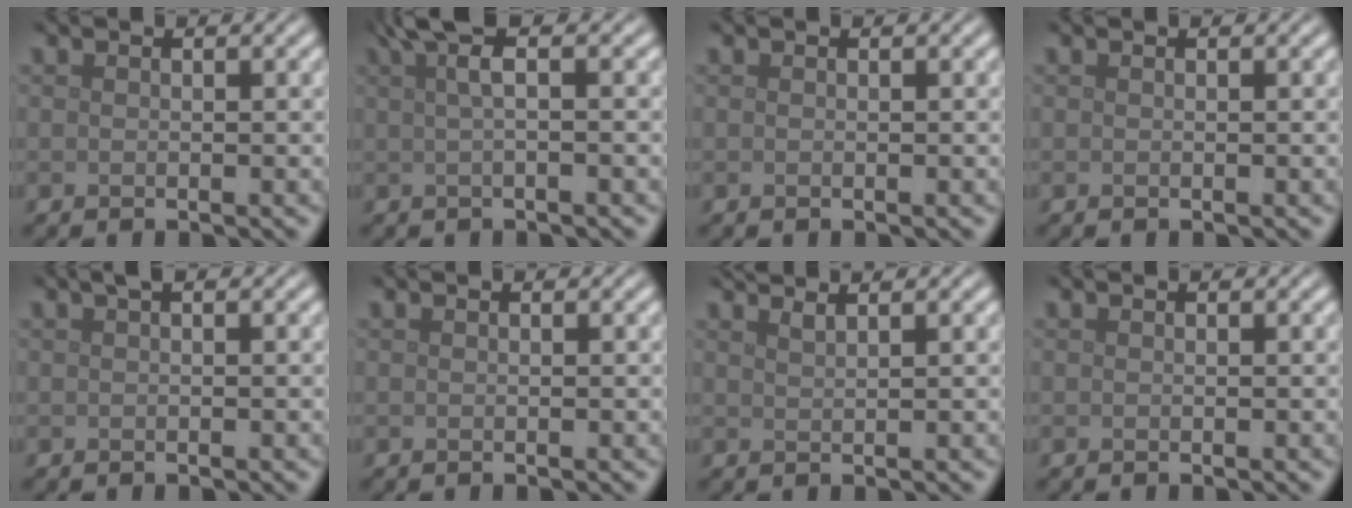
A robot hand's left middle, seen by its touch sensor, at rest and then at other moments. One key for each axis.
{"total": 3.6, "fx": 1.4, "fy": 1.1, "fz": 3.1, "tx": -0.045, "ty": 0.007, "tz": 0.014}
{"total": 0.0}
{"total": 0.0}
{"total": 0.7, "fx": 0.3, "fy": 0.1, "fz": 0.6, "tx": -0.009, "ty": 0.007, "tz": 0.006}
{"total": 0.0}
{"total": 2.2, "fx": 1.7, "fy": 0.7, "fz": 1.1, "tx": 0.001, "ty": 0.003, "tz": 0.011}
{"total": 0.0}